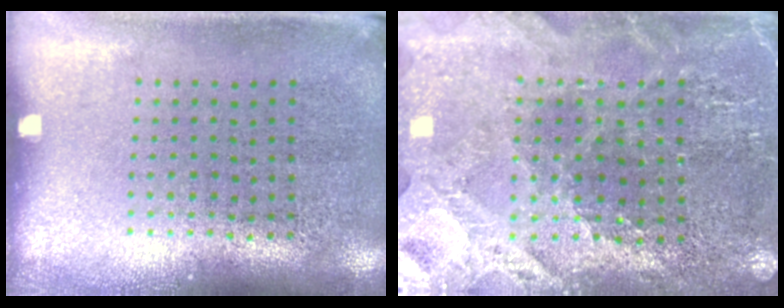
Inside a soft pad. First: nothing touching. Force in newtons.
{"total": 2.8, "press": 2.7, "slide": 0.3}